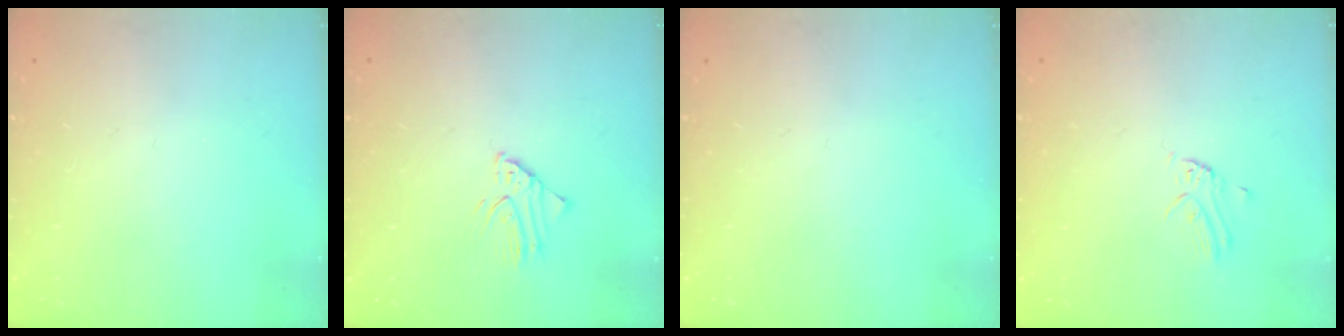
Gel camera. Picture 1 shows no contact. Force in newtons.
{"total": 2.1, "press": 2.1, "slide": 0.1}
{"total": 0.0}
{"total": 1.8, "press": 1.8, "slide": 0.1}